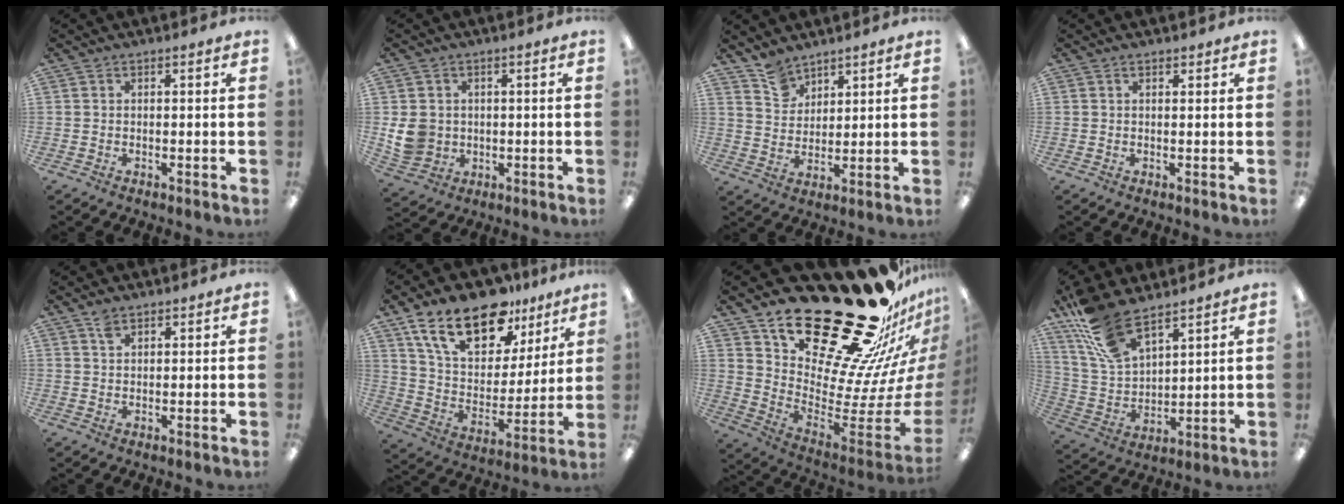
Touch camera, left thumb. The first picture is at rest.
{"total": 7.7, "force": [0.6, 7.1, 2.9], "torque": [-0.068, 0.009, 0.018]}
{"total": 7.3, "force": [5.9, 4.1, 1.4], "torque": [-0.036, -0.026, 0.114]}
{"total": 0.9, "force": [0.8, 0.5, 0.0], "torque": [0.007, -0.003, 0.014]}
{"total": 2.6, "force": [2.0, 1.3, 1.0], "torque": [-0.015, -0.006, 0.037]}
{"total": 20.5, "force": [13.8, 10.4, 11.2], "torque": [-0.203, -0.068, 0.246]}
{"total": 32.4, "force": [25.0, 12.1, 16.7], "torque": [-0.166, -0.228, 0.461]}
{"total": 15.3, "force": [11.4, 6.3, 8.0], "torque": [-0.196, -0.044, 0.216]}